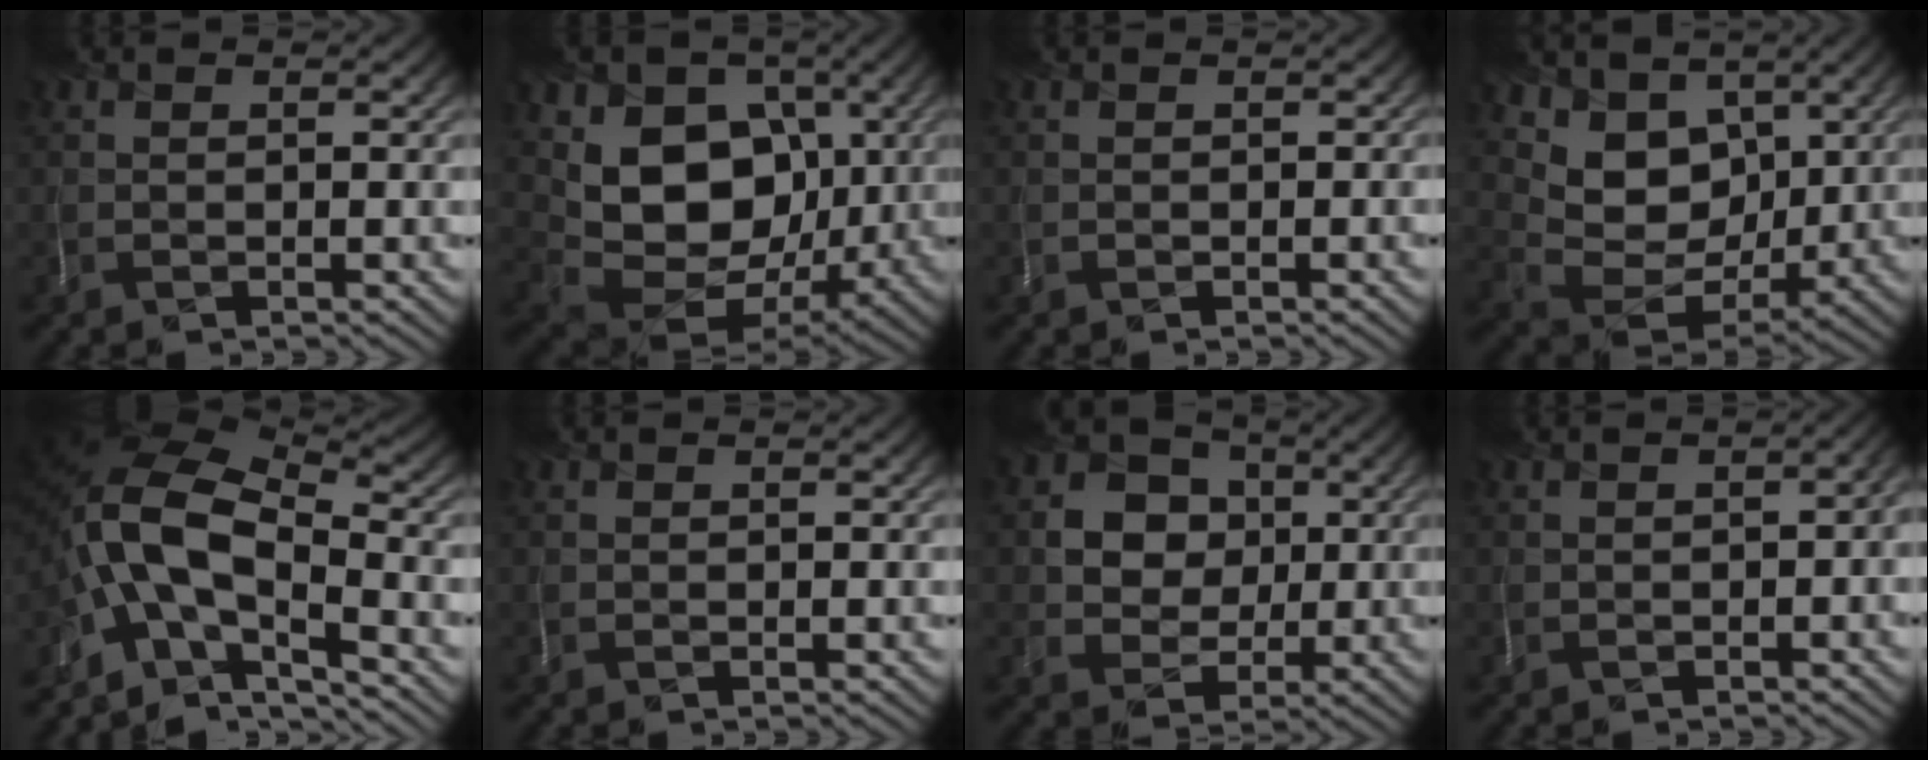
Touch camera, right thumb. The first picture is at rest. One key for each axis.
{"total": 12.4, "fx": 2.2, "fy": 9.9, "fz": 7.1, "tx": -0.134, "ty": -0.027, "tz": 0.043}
{"total": 0.0}
{"total": 9.3, "fx": 4.9, "fy": 6.7, "fz": 4.1, "tx": -0.096, "ty": -0.020, "tz": 0.087}
{"total": 13.4, "fx": -4.1, "fy": 6.9, "fz": 10.7, "tx": -0.216, "ty": -0.010, "tz": -0.084}
{"total": 0.0}
{"total": 7.0, "fx": 1.3, "fy": 6.4, "fz": 2.7, "tx": -0.076, "ty": 0.003, "tz": 0.012}
{"total": 1.8, "fx": -0.3, "fy": 0.7, "fz": 1.7, "tx": -0.020, "ty": -0.001, "tz": 0.001}